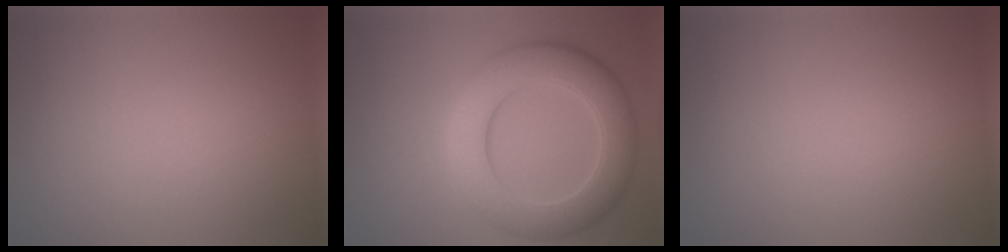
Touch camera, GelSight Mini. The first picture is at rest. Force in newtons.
{"total": 7.5, "press": 7.5, "slide": 0.3}
{"total": 0.0}